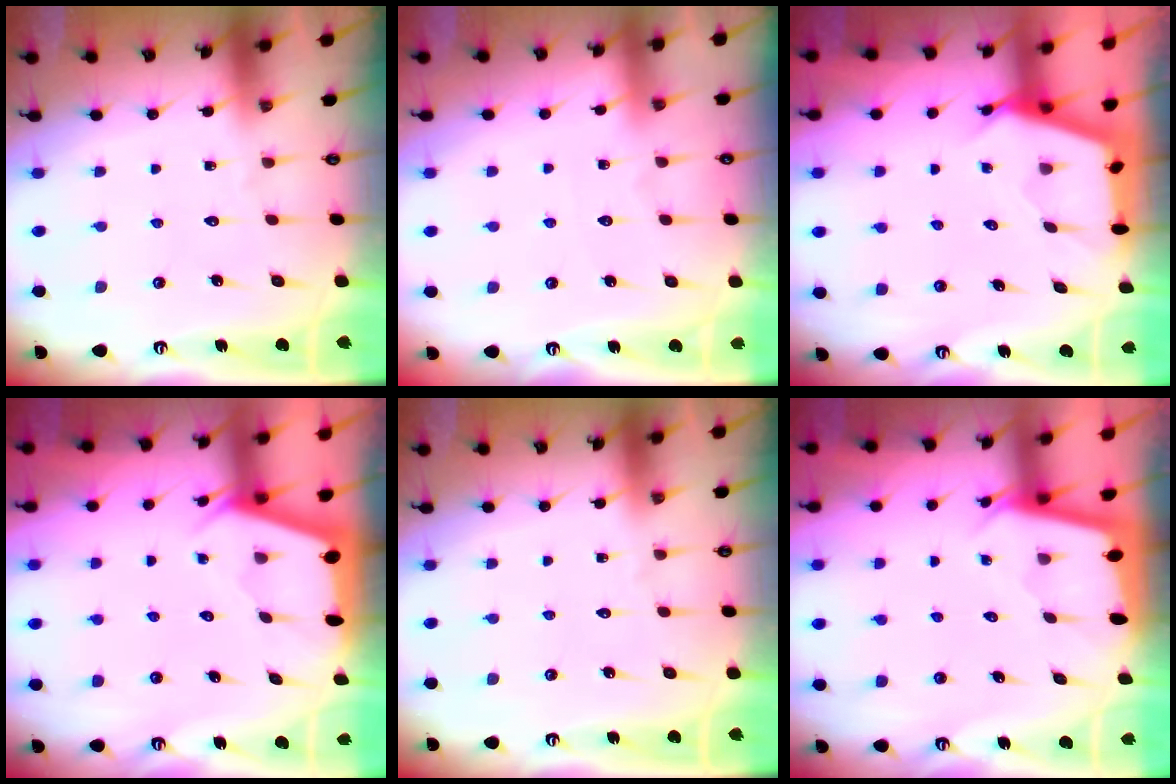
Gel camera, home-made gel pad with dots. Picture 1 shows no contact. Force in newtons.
{"total": 2.4, "press": 2.4, "slide": 0.4}
{"total": 2.7, "press": 2.7, "slide": 0.3}
{"total": 2.4, "press": 2.4, "slide": 0.3}
{"total": 0.0}
{"total": 1.9, "press": 1.9, "slide": 0.1}